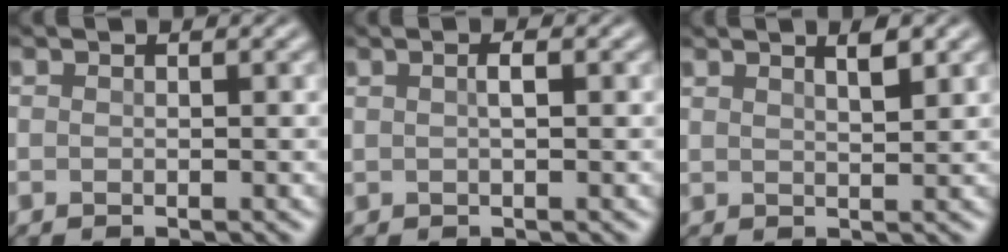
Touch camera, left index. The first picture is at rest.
{"total": 1.0, "force": [0.2, 0.2, 1.0], "torque": [-0.022, 0.003, 0.002]}
{"total": 2.0, "force": [1.3, 0.5, 1.4], "torque": [-0.016, 0.004, 0.018]}